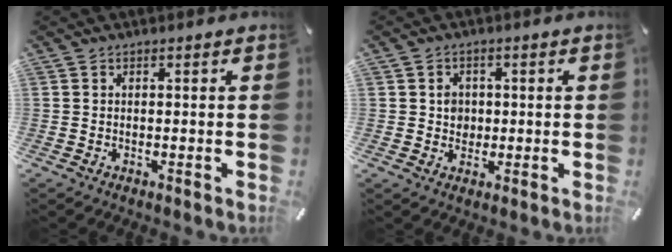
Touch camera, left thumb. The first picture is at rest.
{"total": 3.6, "force": [0.2, 3.4, 1.0], "torque": [-0.009, 0.000, -0.001]}